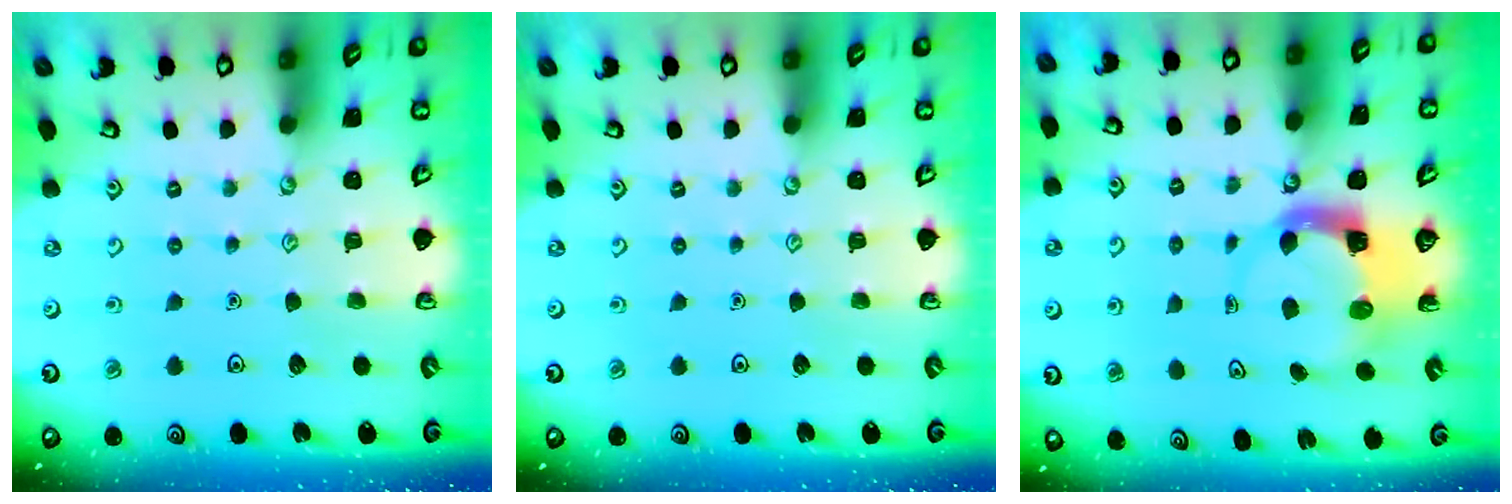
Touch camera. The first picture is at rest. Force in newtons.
{"total": 0.0}
{"total": 3.8, "press": 3.8, "slide": 0.6}